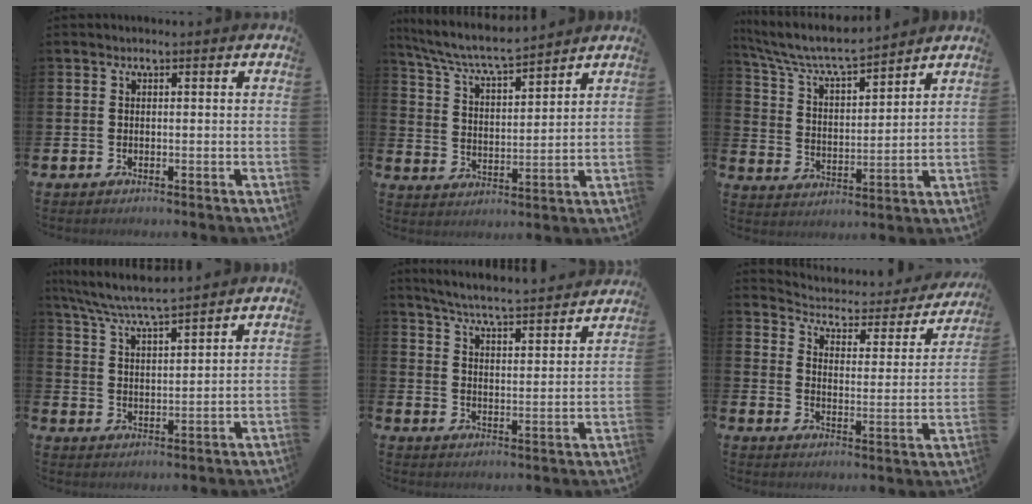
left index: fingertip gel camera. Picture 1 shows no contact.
{"total": 6.8, "force": [6.4, 0.4, 2.3], "torque": [-0.075, -0.039, 0.110]}
{"total": 7.1, "force": [6.7, 0.8, 2.3], "torque": [-0.080, -0.043, 0.115]}
{"total": 6.6, "force": [6.3, -0.1, 1.9], "torque": [-0.063, -0.031, 0.112]}
{"total": 6.0, "force": [5.9, -0.1, 1.4], "torque": [-0.052, -0.046, 0.102]}
{"total": 4.1, "force": [3.8, 1.5, 0.7], "torque": [-0.044, -0.035, 0.056]}